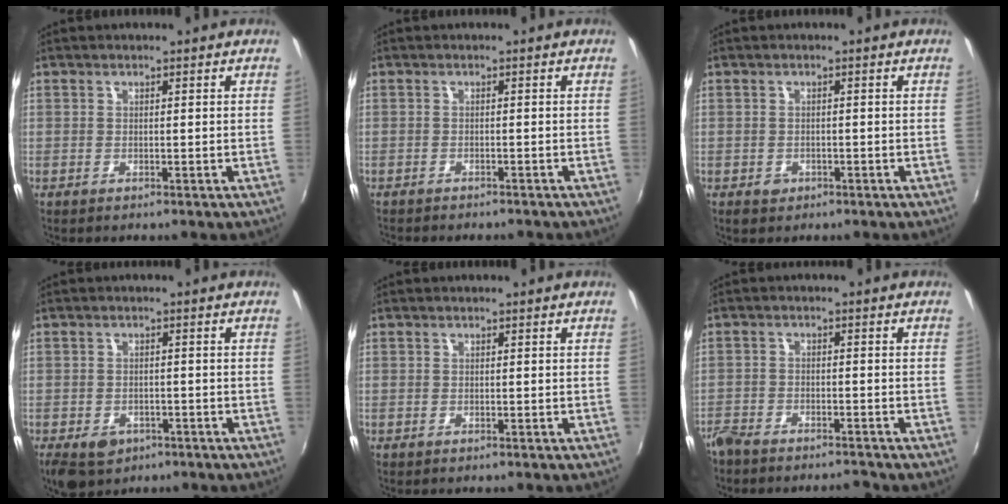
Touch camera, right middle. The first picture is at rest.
{"total": 3.7, "force": [-3.4, 0.9, 1.1], "torque": [-0.032, -0.013, -0.051]}
{"total": 2.0, "force": [-0.9, 1.7, 0.6], "torque": [-0.013, -0.003, -0.011]}
{"total": 7.6, "force": [-4.8, 4.6, 3.7], "torque": [-0.092, -0.015, -0.075]}
{"total": 0.0}
{"total": 6.6, "force": [-6.0, 2.1, 1.7], "torque": [-0.060, -0.006, -0.103]}